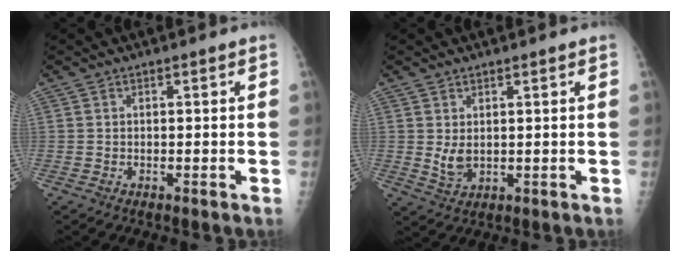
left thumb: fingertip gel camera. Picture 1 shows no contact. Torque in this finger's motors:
{"motor_torque": [0.36, 0.46, 0.56, 0.16, 0.08]}